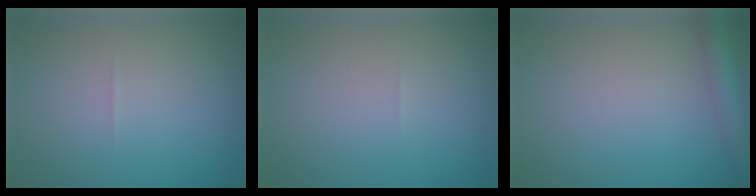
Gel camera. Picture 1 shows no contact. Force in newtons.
{"total": 0.0}
{"total": 2.8, "press": 2.8, "slide": 0.2}